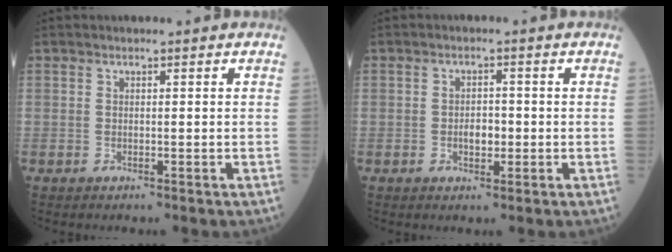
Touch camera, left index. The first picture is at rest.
{"total": 2.7, "force": [-0.7, 1.5, 2.0], "torque": [-0.033, 0.001, -0.011]}